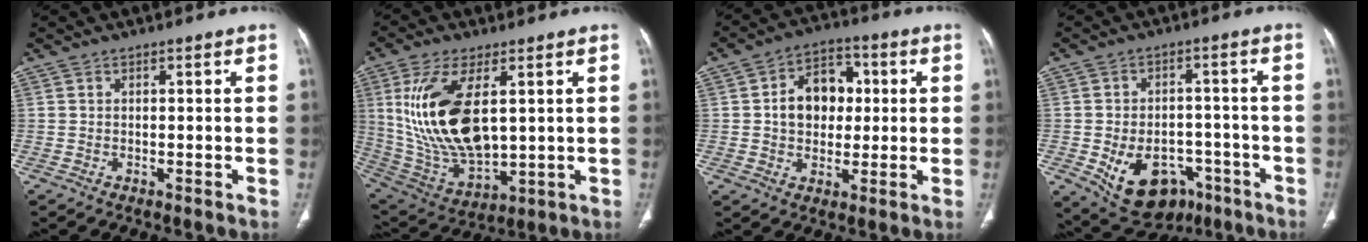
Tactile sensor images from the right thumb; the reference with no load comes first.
{"total": 19.9, "force": [4.0, 9.6, 17.0], "torque": [-0.337, -0.025, 0.093]}
{"total": 11.0, "force": [1.2, 8.2, 7.2], "torque": [-0.075, 0.016, 0.014]}
{"total": 14.7, "force": [-6.6, 10.1, 8.3], "torque": [-0.106, 0.034, -0.085]}